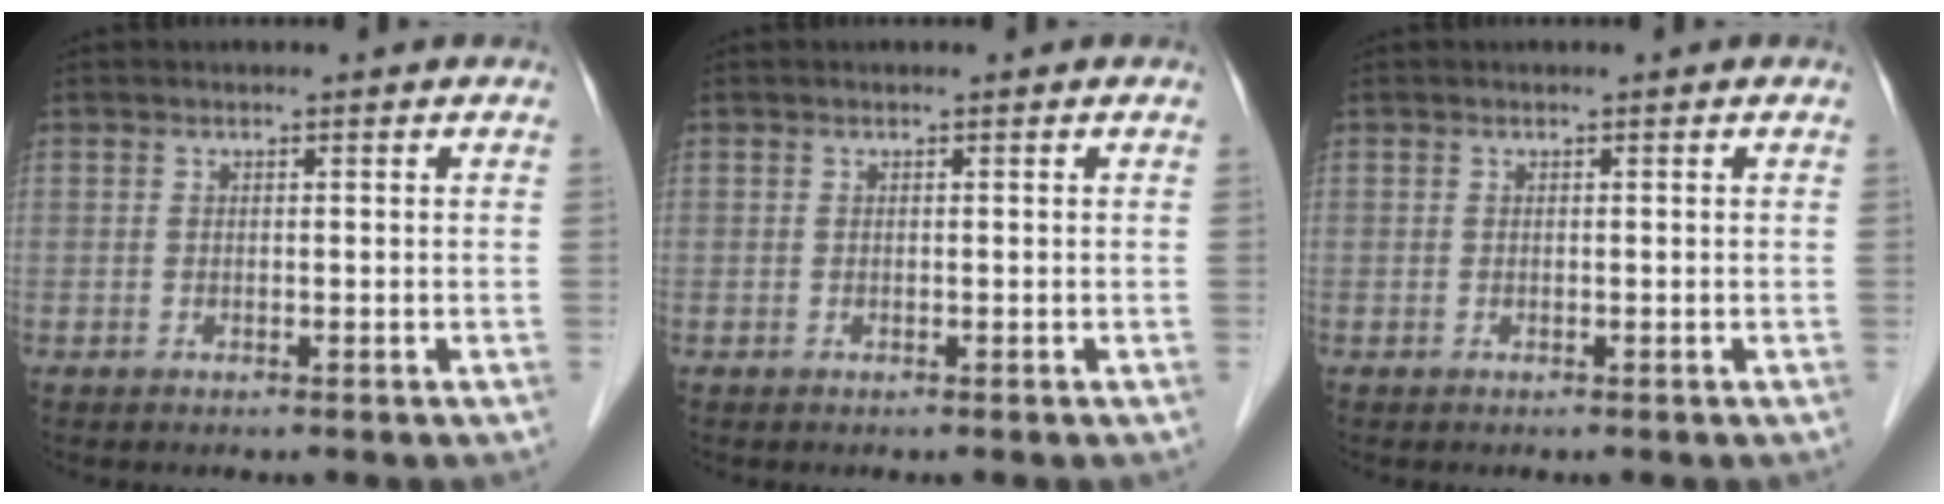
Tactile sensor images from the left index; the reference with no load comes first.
{"total": 0.0}
{"total": 0.0}